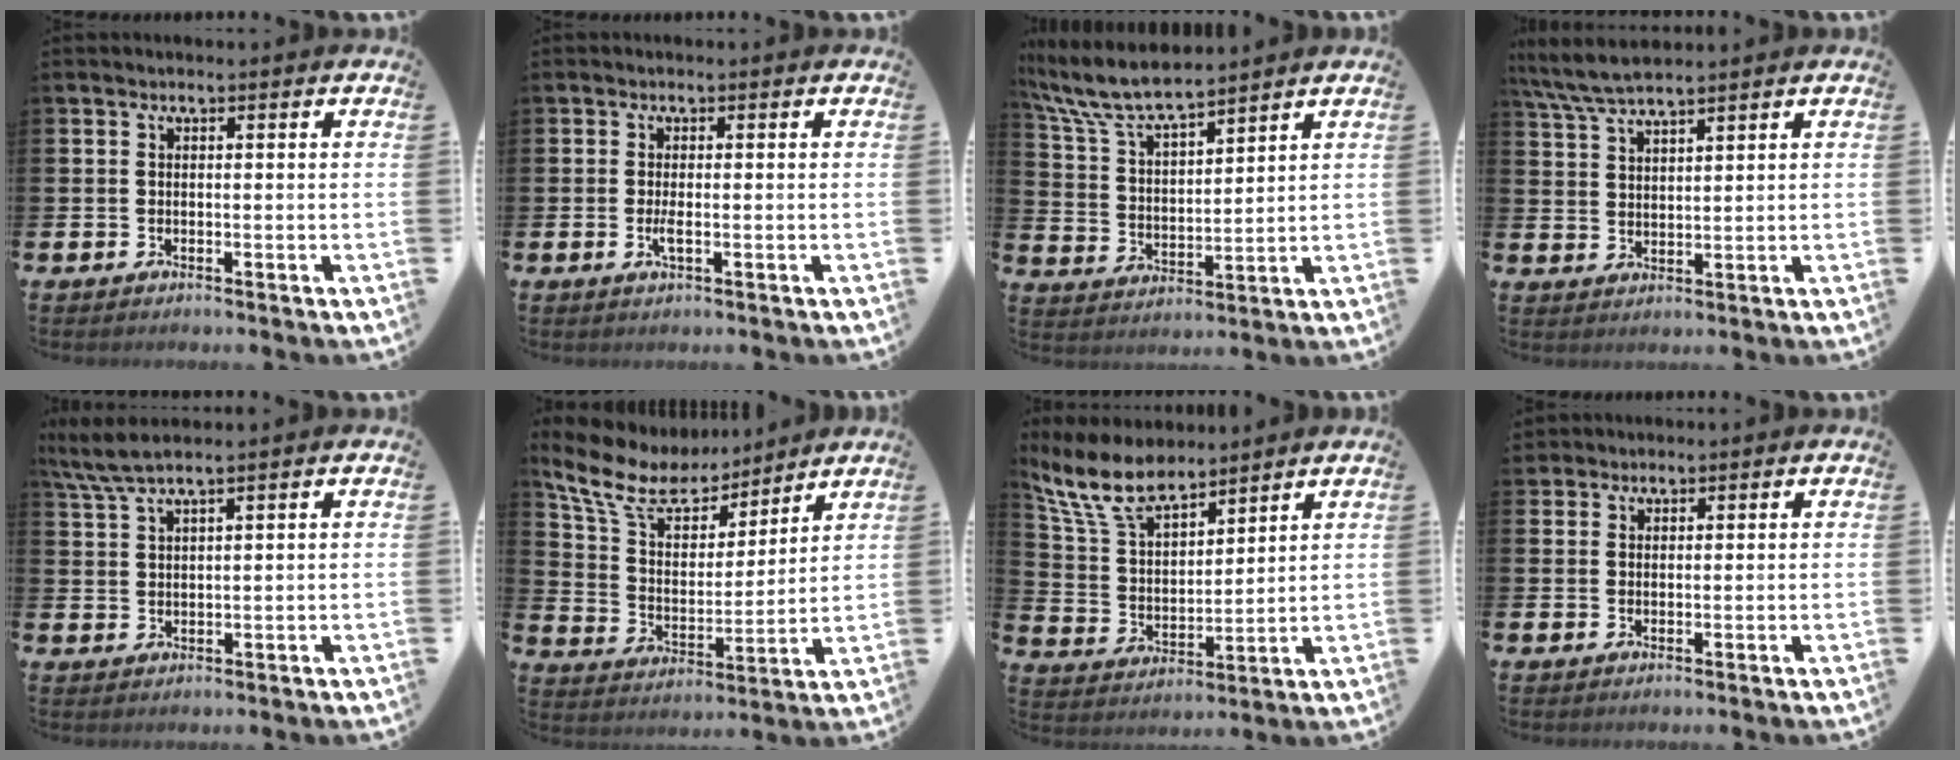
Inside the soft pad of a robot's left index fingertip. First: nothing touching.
{"total": 1.3, "force": [-0.3, 0.2, 1.3], "torque": [-0.030, 0.003, -0.004]}
{"total": 8.1, "force": [7.5, 1.2, 2.9], "torque": [-0.090, -0.038, 0.133]}
{"total": 5.4, "force": [5.1, 0.4, 2.0], "torque": [-0.058, -0.013, 0.094]}
{"total": 4.1, "force": [3.6, -0.1, 2.0], "torque": [-0.053, -0.006, 0.068]}
{"total": 10.3, "force": [8.5, 4.4, 3.7], "torque": [-0.122, -0.044, 0.154]}
{"total": 9.1, "force": [7.9, 2.9, 3.6], "torque": [-0.107, -0.028, 0.147]}
{"total": 2.1, "force": [1.9, 0.9, -0.1], "torque": [0.006, -0.002, 0.035]}